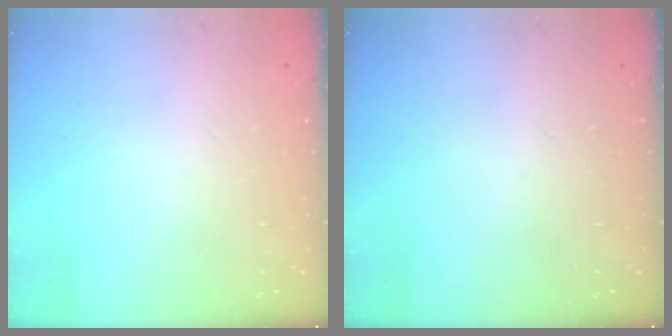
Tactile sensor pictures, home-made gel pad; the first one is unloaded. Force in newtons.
{"total": 0.0}